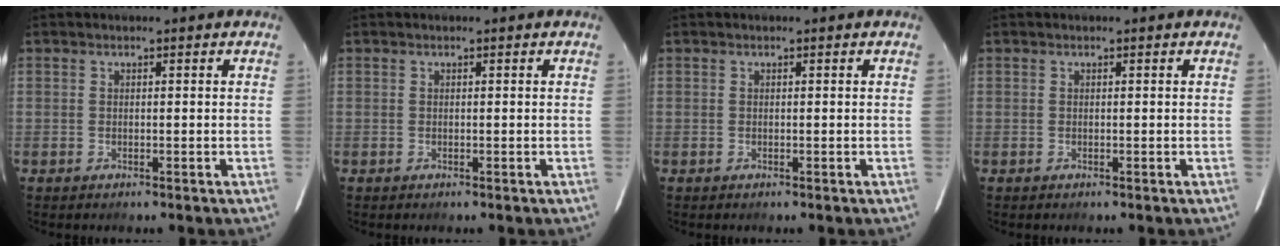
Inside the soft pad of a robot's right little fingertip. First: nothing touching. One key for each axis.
{"total": 0.0}
{"total": 0.0}
{"total": 0.0}